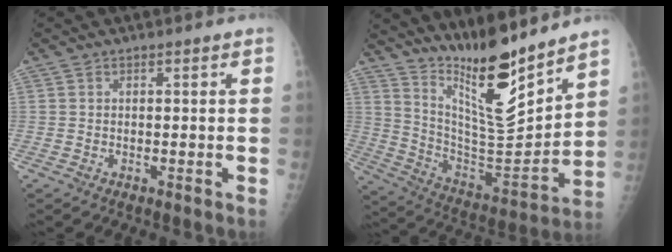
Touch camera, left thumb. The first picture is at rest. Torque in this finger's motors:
{"motor_torque": [0.62, 0.05, 1.02, -1.45, 0.31]}